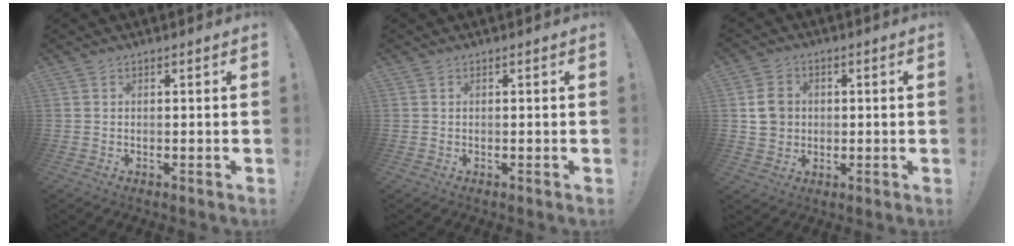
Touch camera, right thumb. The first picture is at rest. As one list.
[{"total": 0.0}, {"total": 7.1, "force": [0.7, 6.5, 2.9], "torque": [-0.037, 0.012, 0.021]}]